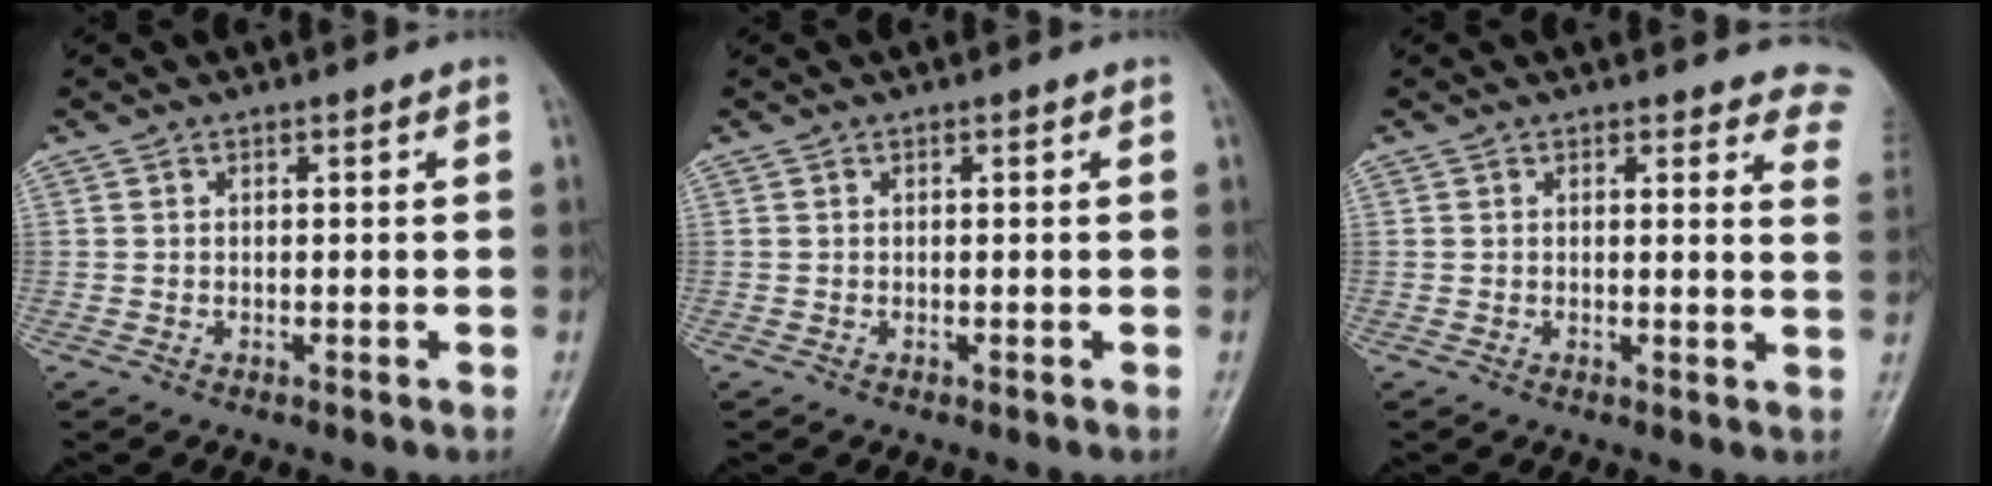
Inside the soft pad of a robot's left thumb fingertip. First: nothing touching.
{"total": 0.0}
{"total": 8.6, "force": [8.2, 2.3, 1.5], "torque": [0.031, -0.051, 0.052]}